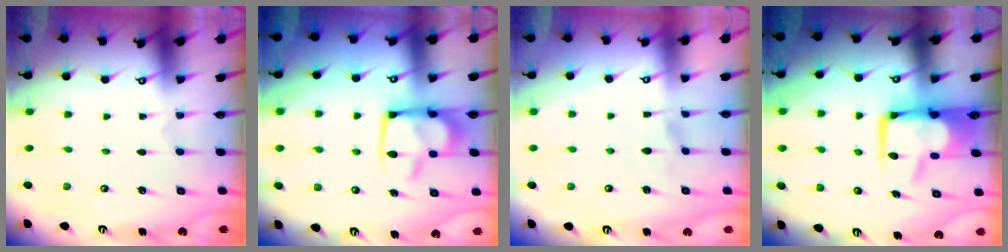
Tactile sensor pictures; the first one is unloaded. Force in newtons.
{"total": 12.6, "press": 12.5, "slide": 1.6}
{"total": 4.9, "press": 4.7, "slide": 1.3}
{"total": 10.1, "press": 9.9, "slide": 2.0}